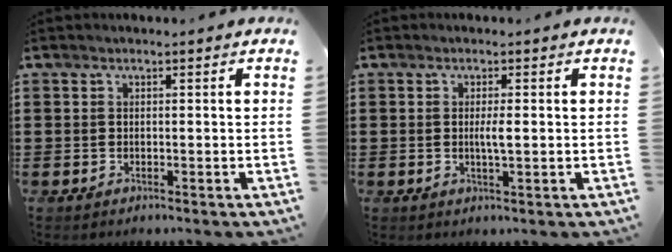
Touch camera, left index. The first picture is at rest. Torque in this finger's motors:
{"motor_torque": [0.61, 0.25, 0.19, 0.05]}